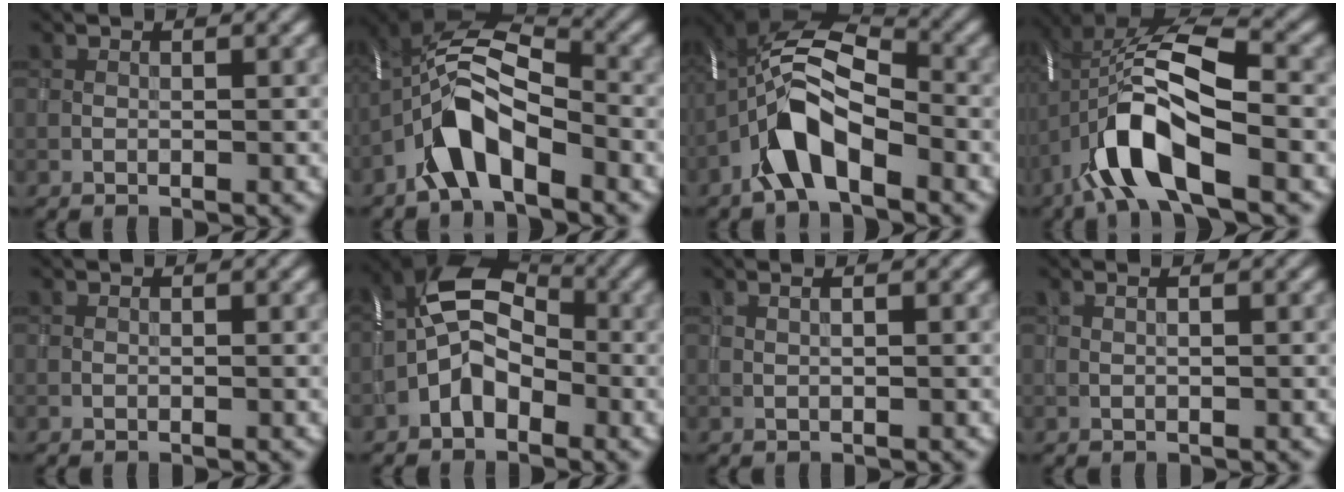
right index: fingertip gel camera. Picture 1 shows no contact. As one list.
[{"total": 6.7, "force": [-3.6, 2.8, 4.9], "torque": [-0.091, 0.010, -0.073]}, {"total": 7.4, "force": [-3.6, 3.2, 5.5], "torque": [-0.107, 0.011, -0.076]}, {"total": 11.5, "force": [-3.8, 4.3, 10.0], "torque": [-0.200, 0.010, -0.072]}, {"total": 0.0}, {"total": 5.5, "force": [-1.4, 3.7, 3.8], "torque": [-0.068, 0.013, -0.038]}, {"total": 0.9, "force": [0.5, 0.3, 0.7], "torque": [-0.013, -0.005, 0.001]}, {"total": 0.6, "force": [0.3, 0.2, 0.5], "torque": [-0.009, -0.004, 0.001]}]